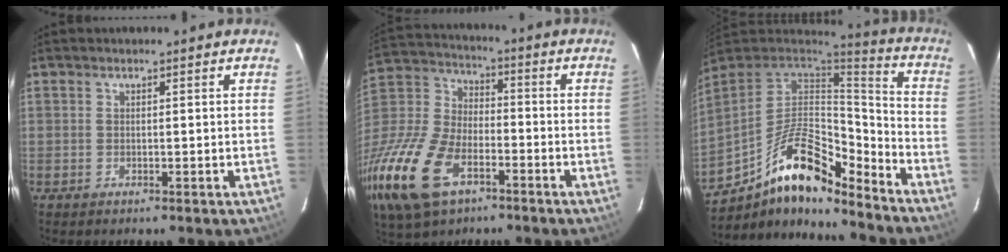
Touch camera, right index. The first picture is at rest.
{"total": 24.1, "force": [-11.9, 13.6, 15.9], "torque": [-0.386, -0.022, -0.224]}
{"total": 19.1, "force": [-12.4, 6.9, 12.8], "torque": [-0.245, 0.002, -0.221]}